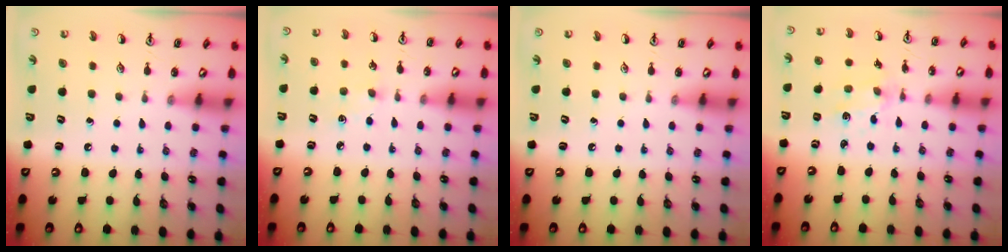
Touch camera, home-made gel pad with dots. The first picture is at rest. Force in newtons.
{"total": 3.5, "press": 3.5, "slide": 0.5}
{"total": 0.0}
{"total": 1.4, "press": 1.4, "slide": 0.2}